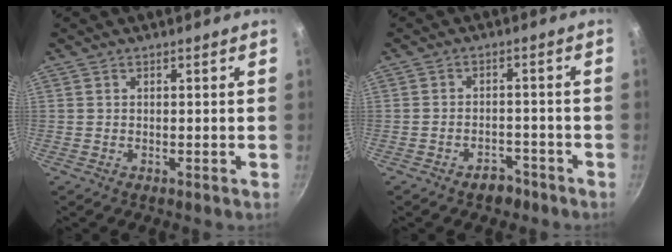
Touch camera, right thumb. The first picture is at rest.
{"total": 3.4, "force": [-2.6, 1.9, 1.2], "torque": [-0.013, 0.022, -0.035]}